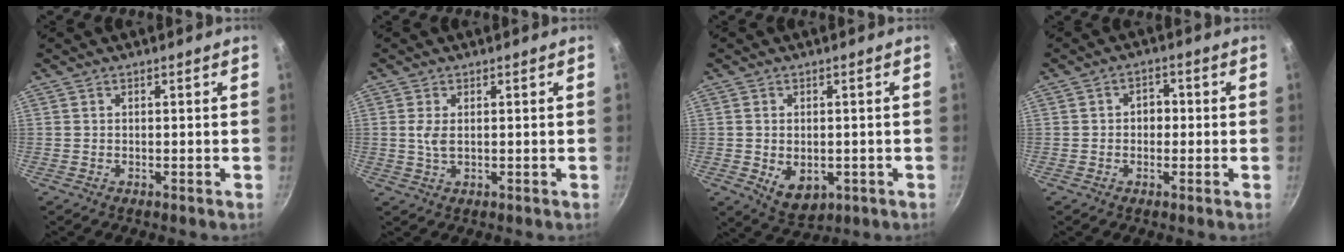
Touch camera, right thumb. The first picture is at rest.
{"total": 2.7, "force": [0.4, 1.4, 2.3], "torque": [-0.044, -0.004, 0.010]}
{"total": 6.7, "force": [-1.1, 4.6, 4.7], "torque": [-0.060, -0.009, -0.004]}
{"total": 3.3, "force": [-0.2, 2.6, 1.9], "torque": [-0.005, 0.010, -0.007]}